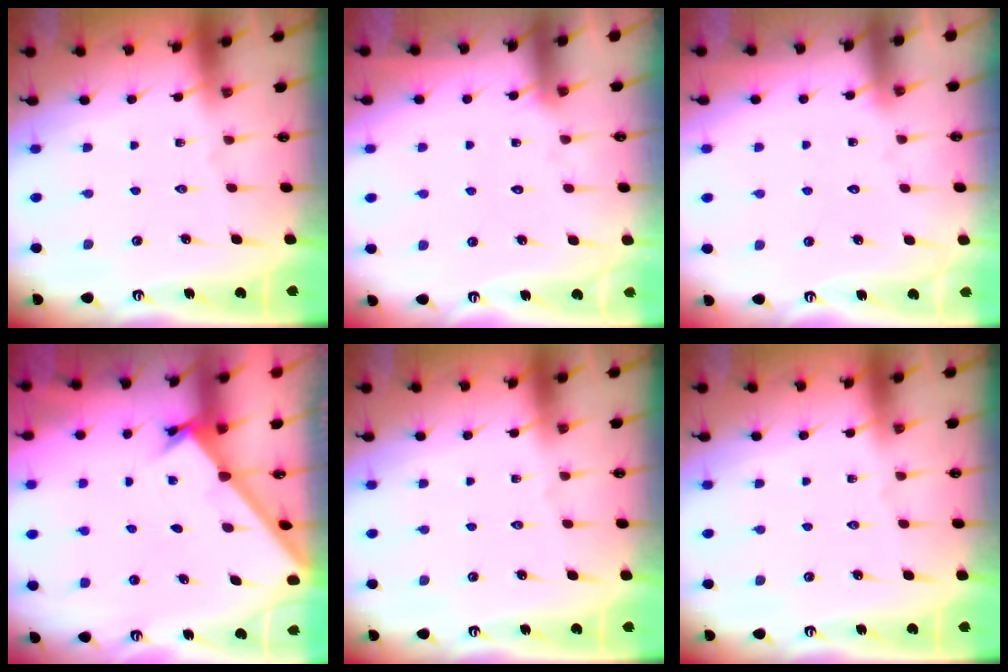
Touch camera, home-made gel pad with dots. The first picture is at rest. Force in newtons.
{"total": 2.0, "press": 2.0, "slide": 0.0}
{"total": 2.8, "press": 2.8, "slide": 0.2}
{"total": 1.8, "press": 1.8, "slide": 0.1}
{"total": 0.0}
{"total": 0.0}